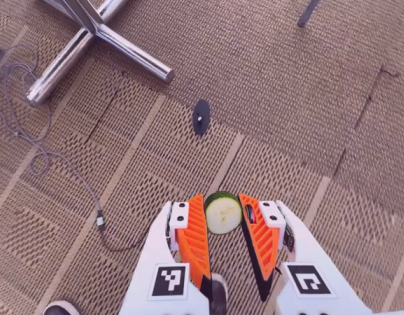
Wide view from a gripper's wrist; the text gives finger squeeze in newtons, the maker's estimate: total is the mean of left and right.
{"total": 7.4, "left": 7.2, "right": 7.7}